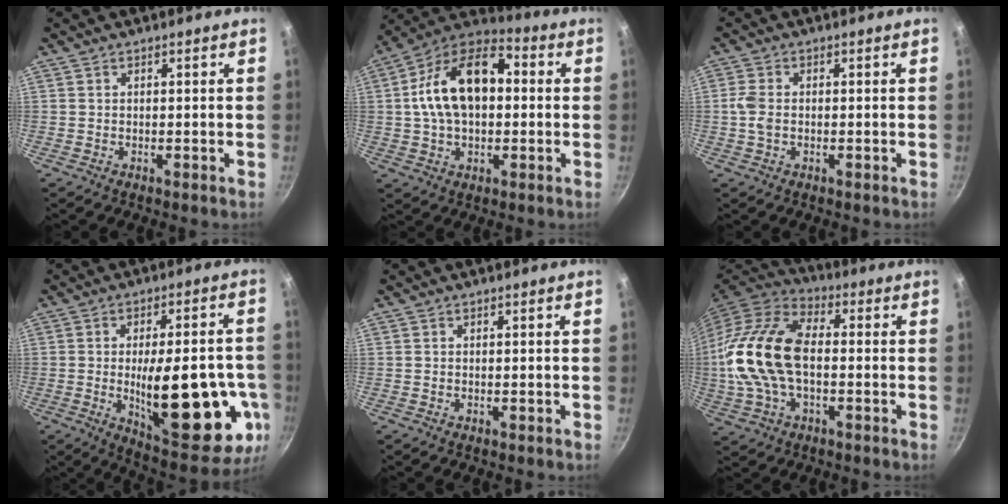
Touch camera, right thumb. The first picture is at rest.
{"total": 18.1, "force": [1.5, 11.3, 14.0], "torque": [-0.217, 0.036, 0.006]}
{"total": 6.5, "force": [-0.4, 4.3, 4.9], "torque": [-0.103, 0.003, -0.012]}
{"total": 25.3, "force": [-5.0, 9.7, 22.8], "torque": [-0.284, 0.000, -0.054]}
{"total": 0.0}
{"total": 19.5, "force": [-0.7, 11.3, 15.9], "torque": [-0.303, 0.032, -0.022]}